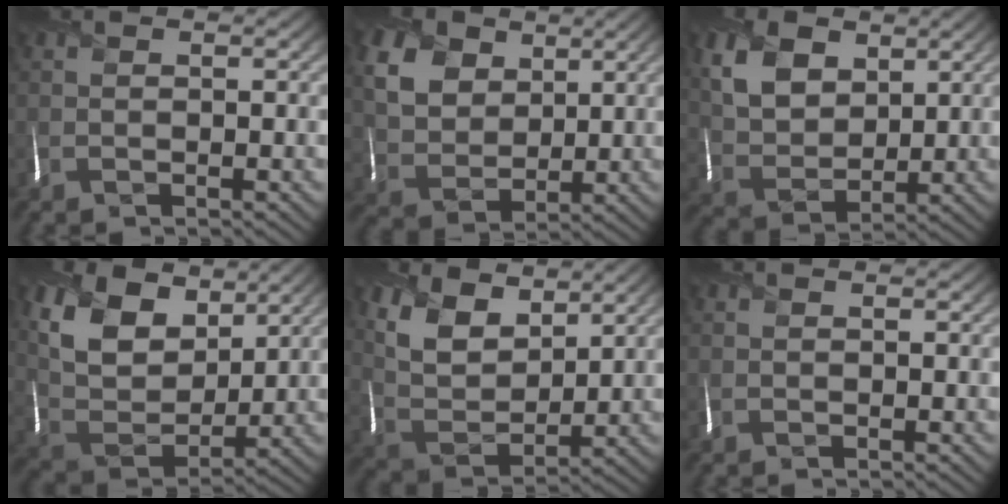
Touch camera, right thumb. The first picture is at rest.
{"total": 9.7, "force": [4.4, 6.8, 5.2], "torque": [-0.163, 0.008, 0.085]}
{"total": 9.0, "force": [3.9, 5.8, 5.6], "torque": [-0.150, 0.009, 0.069]}
{"total": 12.3, "force": [6.1, 7.5, 7.6], "torque": [-0.188, 0.013, 0.106]}
{"total": 9.6, "force": [5.6, 5.2, 5.8], "torque": [-0.143, 0.003, 0.105]}
{"total": 0.0}